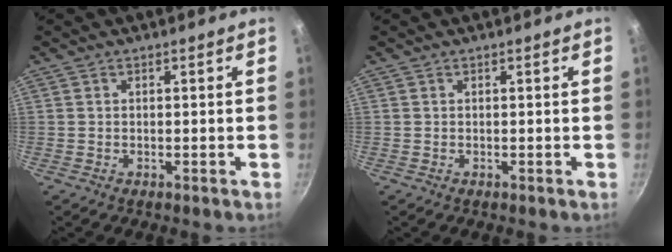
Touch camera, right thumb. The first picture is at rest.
{"total": 0.0}